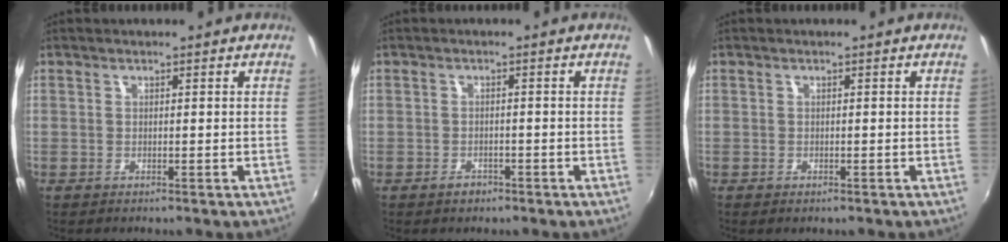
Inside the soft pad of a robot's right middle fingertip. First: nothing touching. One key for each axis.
{"total": 2.0, "fx": -1.4, "fy": 1.3, "fz": 0.6, "tx": -0.012, "ty": -0.001, "tz": -0.022}
{"total": 0.7, "fx": -0.5, "fy": 0.4, "fz": 0.3, "tx": -0.007, "ty": -0.005, "tz": -0.008}